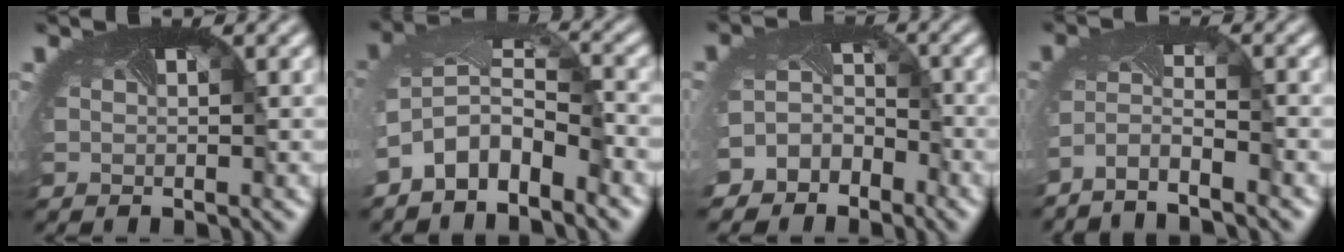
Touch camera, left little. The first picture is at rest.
{"total": 5.5, "force": [-3.5, 2.6, 3.3], "torque": [-0.088, -0.006, -0.071]}
{"total": 5.0, "force": [-3.6, 3.5, -0.1], "torque": [-0.001, -0.003, -0.050]}
{"total": 2.8, "force": [-2.6, 0.1, 1.2], "torque": [-0.042, -0.010, -0.055]}